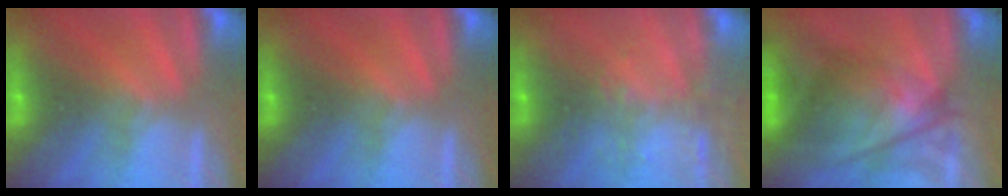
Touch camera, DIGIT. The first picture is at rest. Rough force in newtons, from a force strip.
{"total": 0.0}
{"total": 6.7}
{"total": 7.6}